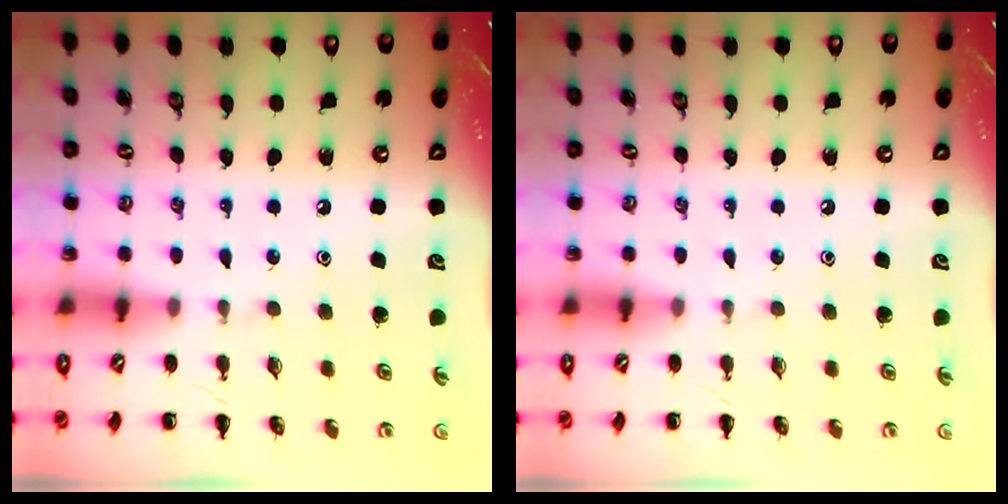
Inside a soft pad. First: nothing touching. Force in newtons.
{"total": 0.0}